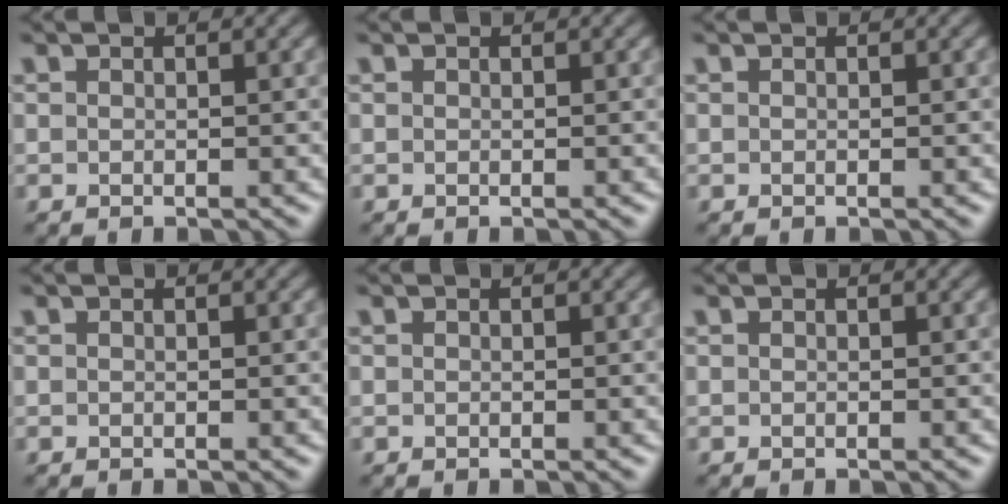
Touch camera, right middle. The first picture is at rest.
{"total": 0.0}
{"total": 0.0}
{"total": 0.0}
{"total": 0.0}
{"total": 0.0}